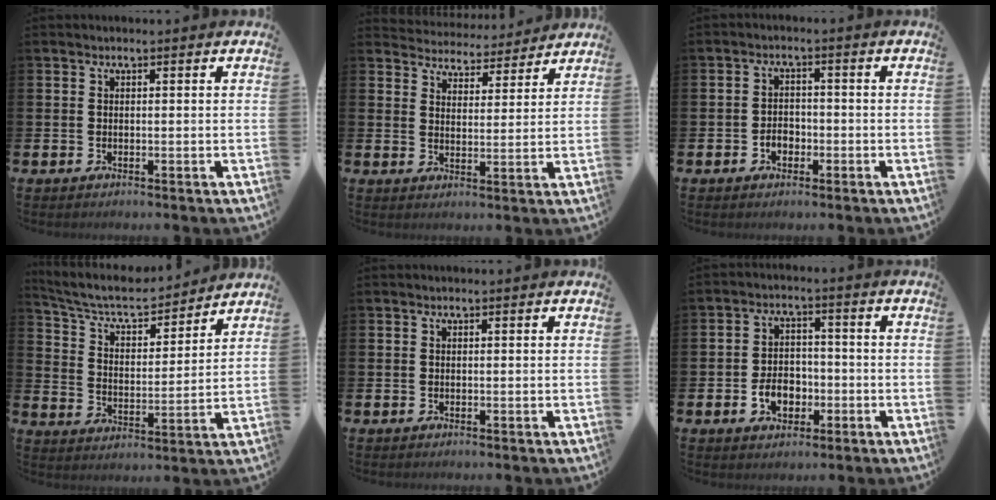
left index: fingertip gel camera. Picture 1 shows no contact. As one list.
[{"total": 4.6, "force": [4.5, 1.0, -0.5], "torque": [-0.004, -0.041, 0.076]}, {"total": 2.4, "force": [-1.1, 1.8, 1.2], "torque": [-0.011, -0.003, -0.027]}, {"total": 7.6, "force": [7.0, 1.9, 2.1], "torque": [-0.069, -0.055, 0.118]}, {"total": 0.0}, {"total": 4.7, "force": [-1.8, 3.5, 2.6], "torque": [-0.036, 0.002, -0.039]}]